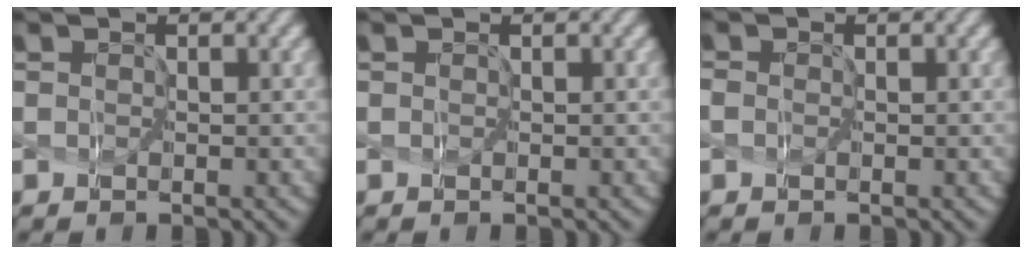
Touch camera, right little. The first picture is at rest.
{"total": 0.0}
{"total": 0.6, "force": [-0.2, 0.5, 0.3], "torque": [-0.005, 0.000, -0.007]}